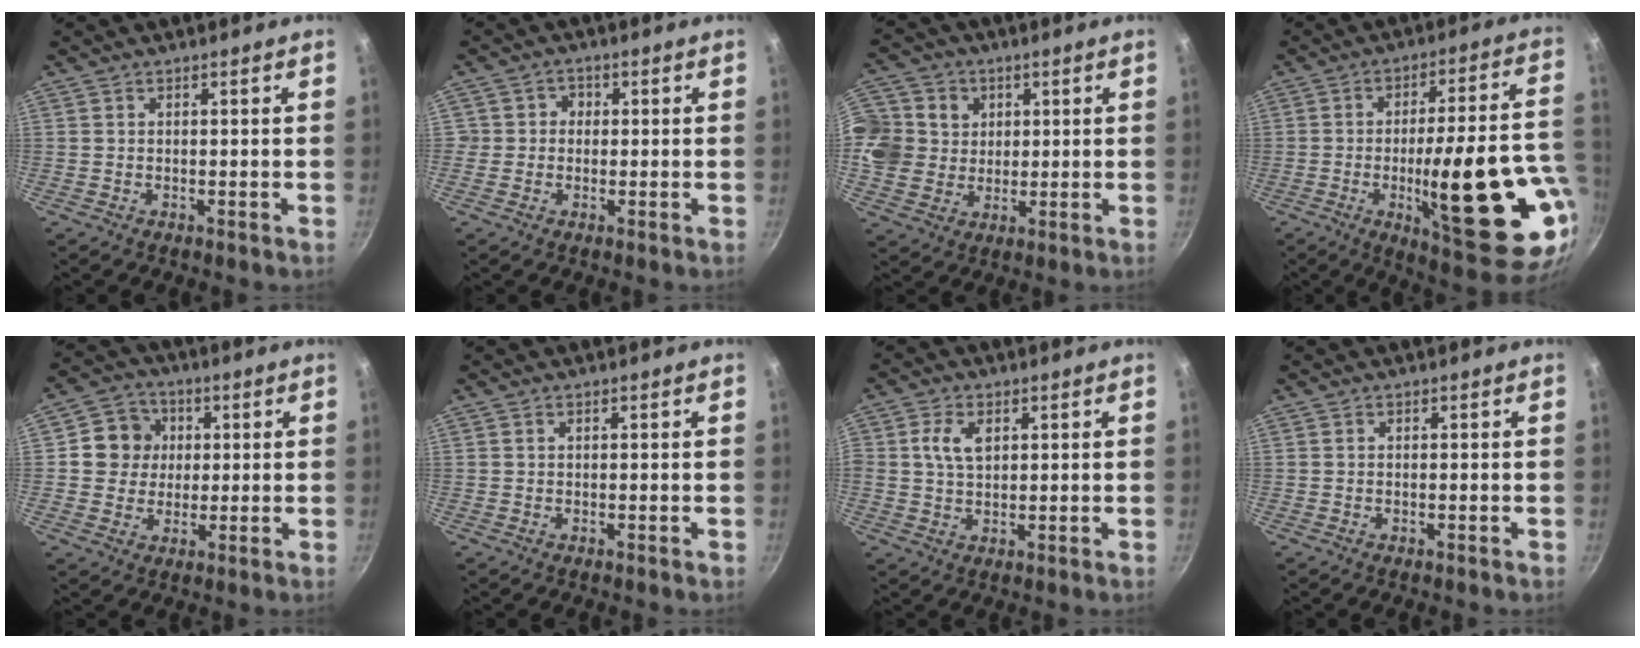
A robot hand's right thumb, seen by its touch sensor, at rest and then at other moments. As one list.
[{"total": 2.8, "force": [-0.2, 2.7, 0.5], "torque": [0.017, 0.005, -0.010]}, {"total": 13.9, "force": [3.3, 12.3, 5.5], "torque": [-0.100, -0.001, 0.057]}, {"total": 25.2, "force": [-5.9, 6.9, 23.5], "torque": [-0.305, 0.005, -0.073]}, {"total": 8.3, "force": [1.4, 7.8, 2.7], "torque": [-0.005, 0.011, 0.013]}, {"total": 0.0}, {"total": 5.2, "force": [1.5, 3.4, 3.7], "torque": [-0.061, -0.002, 0.027]}, {"total": 0.0}]